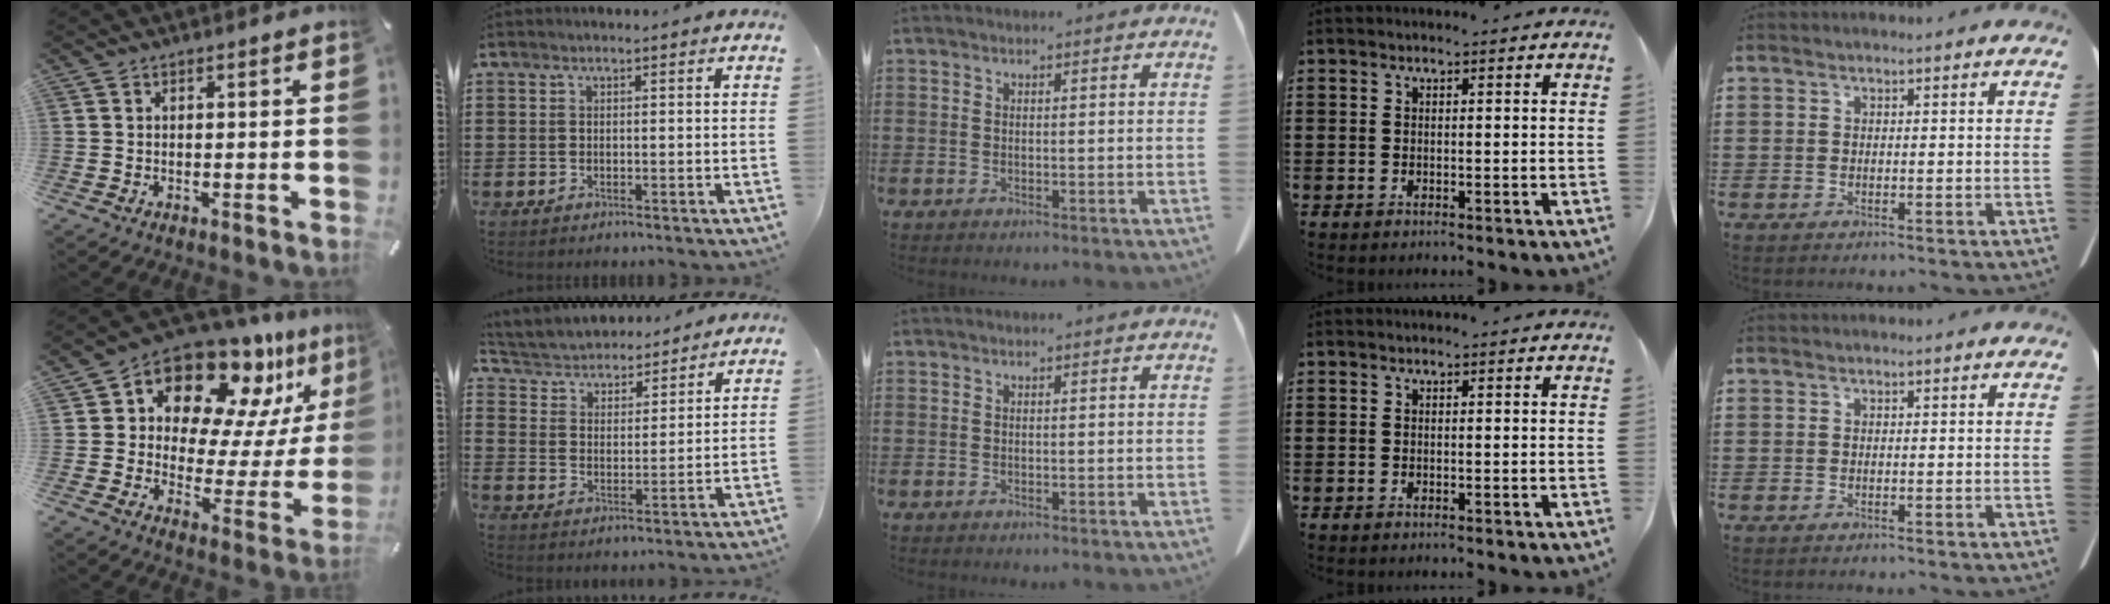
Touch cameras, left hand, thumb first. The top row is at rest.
{"thumb": {"total": 16.9, "force": [13.3, 8.0, 6.8], "torque": [-0.108, -0.121, 0.227]}, "index": {"total": 4.1, "force": [4.0, 0.8, -0.1], "torque": [-0.022, -0.027, 0.066]}}